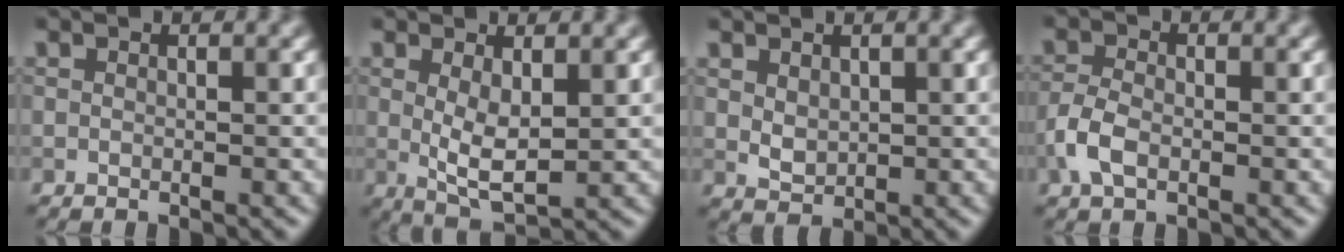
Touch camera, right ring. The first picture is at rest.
{"total": 3.5, "force": [0.7, 1.3, 3.2], "torque": [-0.065, -0.007, 0.018]}
{"total": 1.8, "force": [0.6, 1.3, 1.0], "torque": [-0.022, -0.004, 0.018]}
{"total": 2.9, "force": [-1.1, 1.6, 2.0], "torque": [-0.045, 0.002, -0.030]}